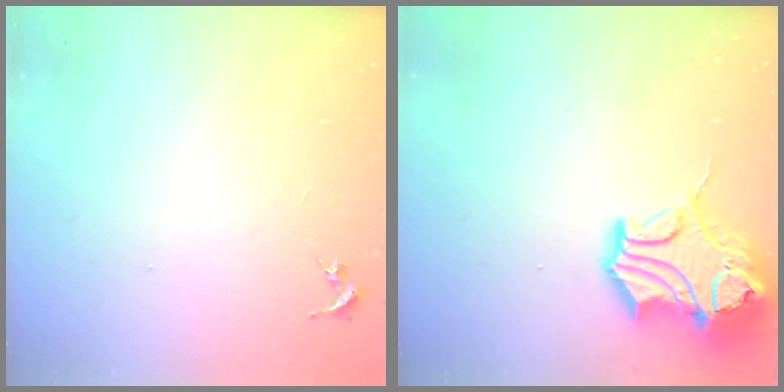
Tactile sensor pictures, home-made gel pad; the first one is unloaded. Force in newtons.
{"total": 19.8, "press": 19.6, "slide": 2.6}